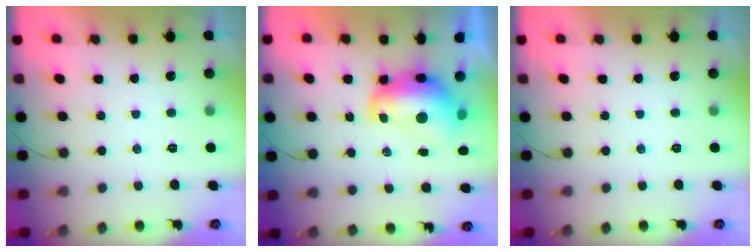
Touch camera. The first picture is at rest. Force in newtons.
{"total": 10.5, "press": 10.5, "slide": 1.1}
{"total": 0.0}